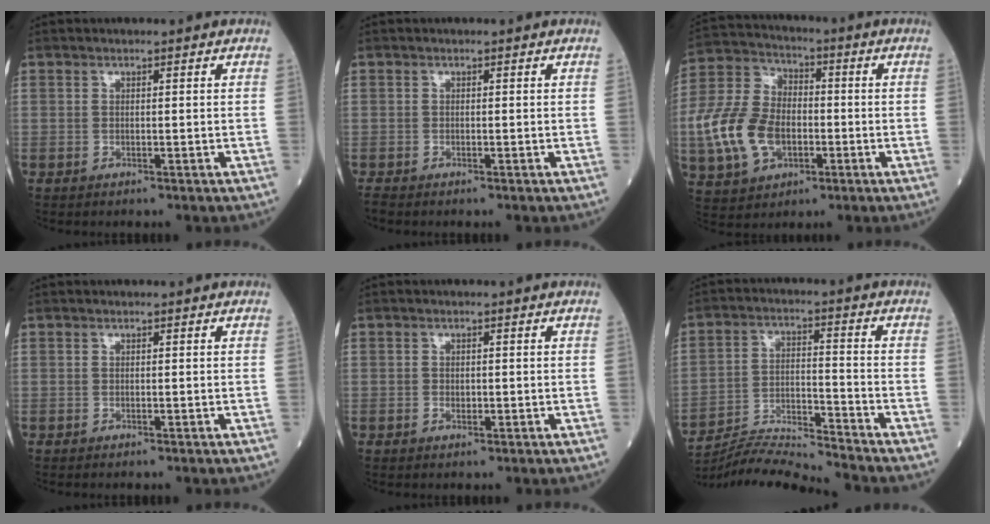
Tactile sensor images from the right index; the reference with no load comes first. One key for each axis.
{"total": 0.6, "fx": -0.6, "fy": 0.0, "fz": 0.0, "tx": -0.008, "ty": -0.003, "tz": -0.013}
{"total": 13.2, "fx": -2.8, "fy": 8.9, "fz": 9.3, "tx": -0.226, "ty": 0.018, "tz": -0.047}
{"total": 0.0}
{"total": 0.9, "fx": -0.2, "fy": 0.6, "fz": 0.6, "tx": -0.013, "ty": 0.001, "tz": -0.001}
{"total": 10.4, "fx": -10.1, "fy": -2.2, "fz": 0.9, "tx": -0.022, "ty": 0.012, "tz": -0.184}